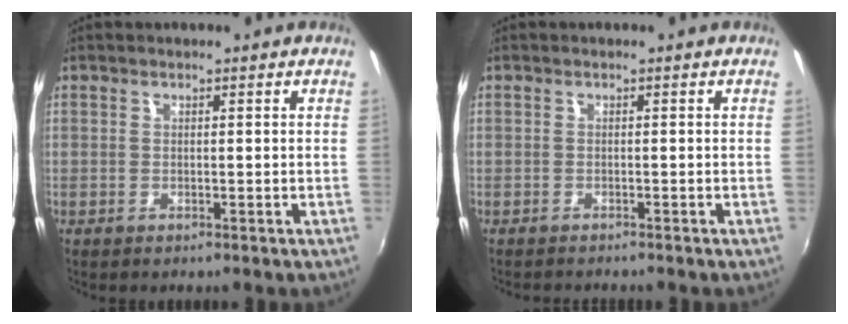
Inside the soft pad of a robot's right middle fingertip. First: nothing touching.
{"total": 1.6, "force": [-1.6, 0.2, 0.3], "torque": [-0.011, -0.011, -0.026]}